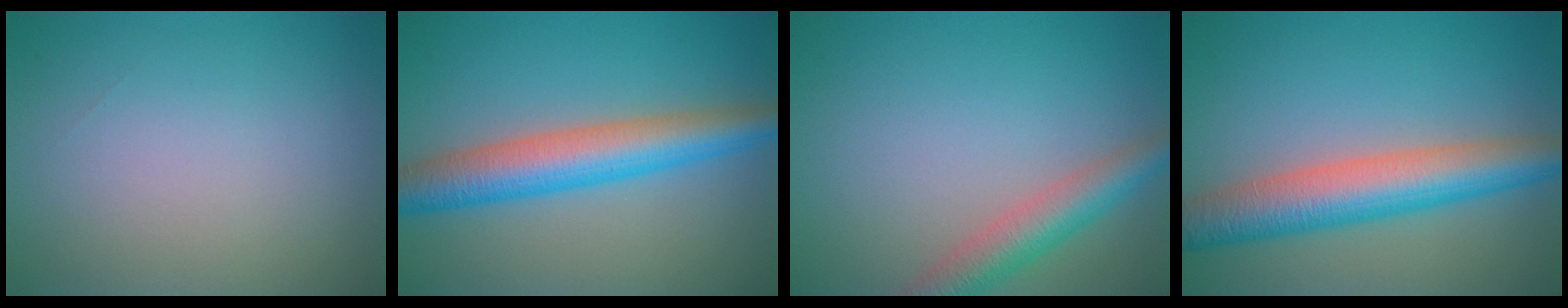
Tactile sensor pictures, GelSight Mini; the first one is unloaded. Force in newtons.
{"total": 6.6, "press": 6.6, "slide": 0.1}
{"total": 4.2, "press": 4.2, "slide": 0.1}
{"total": 7.2, "press": 7.2, "slide": 0.1}